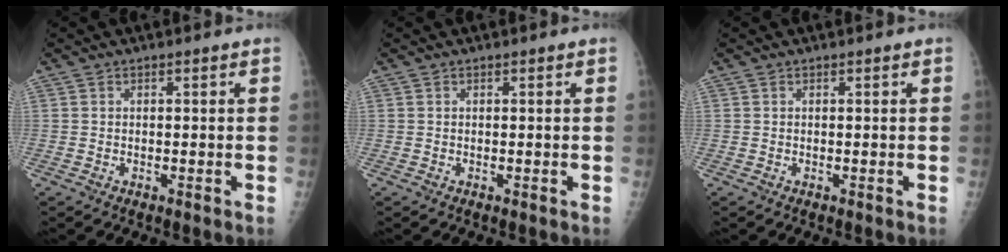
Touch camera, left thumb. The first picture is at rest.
{"total": 0.0}
{"total": 0.0}